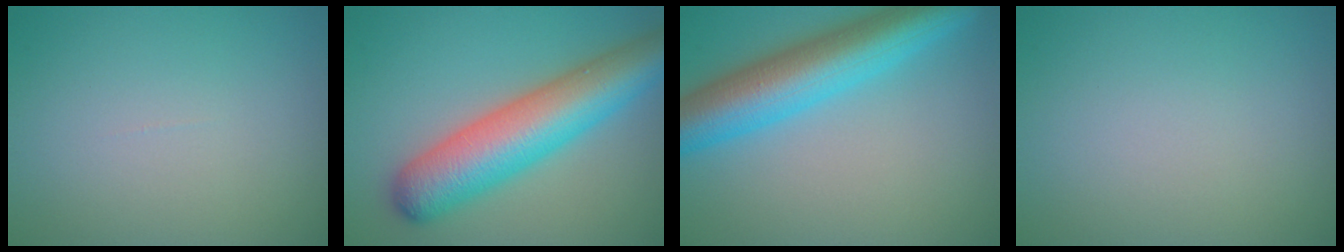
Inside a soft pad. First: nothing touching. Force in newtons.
{"total": 9.1, "press": 9.1, "slide": 0.4}
{"total": 8.7, "press": 8.7, "slide": 0.2}
{"total": 0.0}